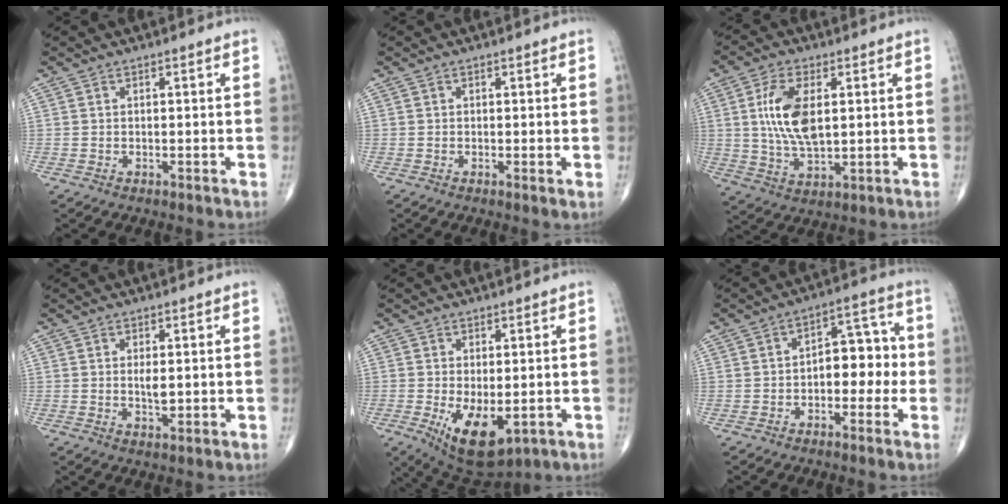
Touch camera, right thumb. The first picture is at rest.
{"total": 0.6, "force": [0.0, 0.0, 0.6], "torque": [-0.010, -0.005, -0.004]}
{"total": 11.1, "force": [2.0, 5.4, 9.5], "torque": [-0.188, -0.009, 0.042]}
{"total": 2.5, "force": [0.2, 1.0, 2.3], "torque": [-0.037, -0.006, 0.003]}
{"total": 10.2, "force": [-2.7, 4.9, 8.5], "torque": [-0.131, -0.020, -0.027]}
{"total": 8.5, "force": [-1.3, 5.3, 6.6], "torque": [-0.057, 0.036, -0.029]}